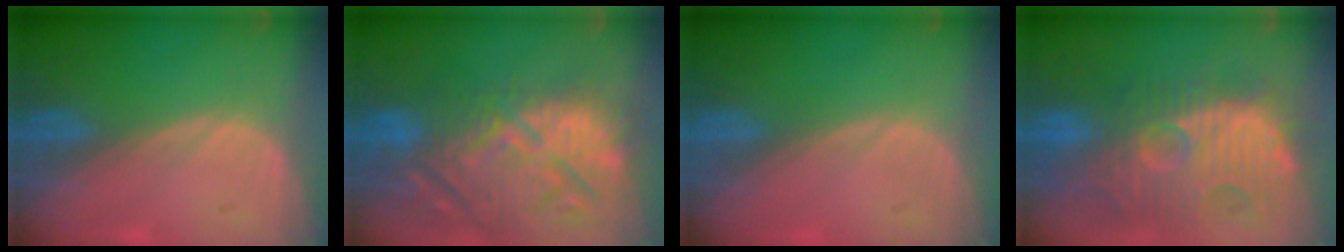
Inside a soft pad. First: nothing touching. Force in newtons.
{"total": 15.2, "press": 12.9, "slide": 8.0}
{"total": 0.0}
{"total": 13.3, "press": 12.4, "slide": 4.9}